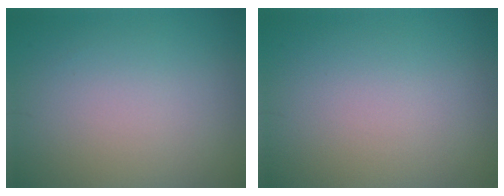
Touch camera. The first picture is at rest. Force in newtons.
{"total": 0.0}